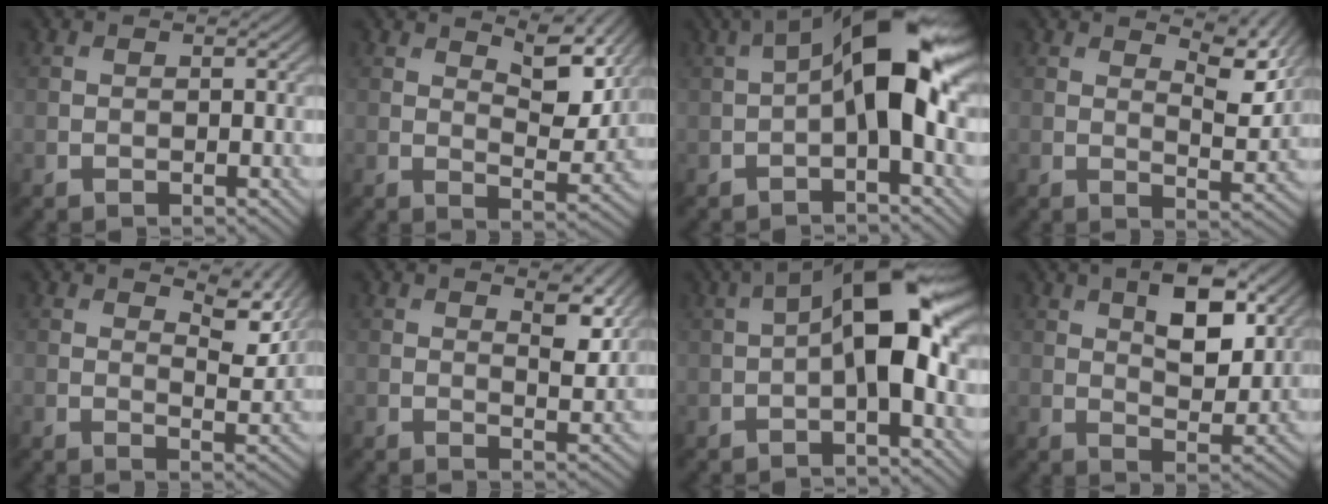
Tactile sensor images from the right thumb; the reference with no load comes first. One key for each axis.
{"total": 6.8, "fx": 4.2, "fy": 2.4, "fz": 4.8, "tx": -0.085, "ty": -0.008, "tz": 0.070}
{"total": 10.7, "fx": 0.9, "fy": 3.7, "fz": 10.0, "tx": -0.170, "ty": 0.019, "tz": 0.006}
{"total": 6.4, "fx": 4.3, "fy": 1.8, "fz": 4.3, "tx": -0.077, "ty": -0.005, "tz": 0.068}
{"total": 5.8, "fx": 4.1, "fy": 1.7, "fz": 3.7, "tx": -0.067, "ty": -0.006, "tz": 0.064}
{"total": 4.3, "fx": 2.5, "fy": 1.4, "fz": 3.3, "tx": -0.060, "ty": -0.008, "tz": 0.041}
{"total": 10.5, "fx": 0.5, "fy": 3.8, "fz": 9.8, "tx": -0.165, "ty": 0.016, "tz": 0.001}
{"total": 9.4, "fx": 4.1, "fy": 4.3, "fz": 7.2, "tx": -0.112, "ty": 0.000, "tz": 0.066}